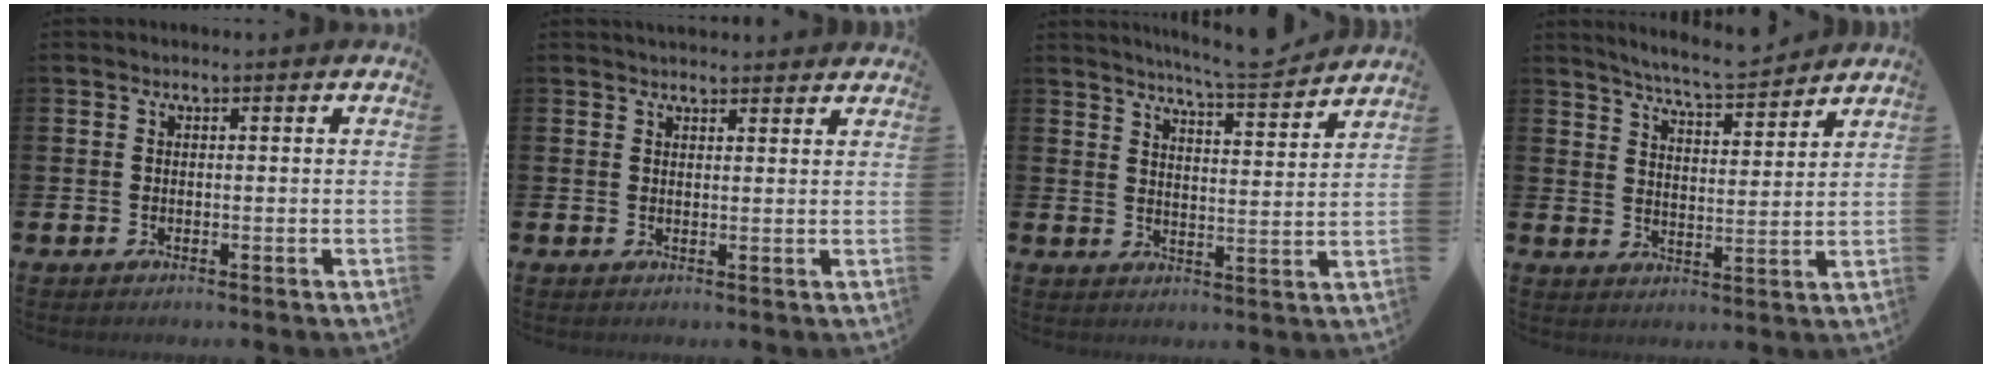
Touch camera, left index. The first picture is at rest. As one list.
[{"total": 2.4, "force": [2.4, 0.4, 0.1], "torque": [-0.006, -0.009, 0.044]}, {"total": 7.0, "force": [6.8, -0.3, 1.8], "torque": [-0.042, -0.045, 0.119]}, {"total": 6.6, "force": [6.4, -0.2, 1.5], "torque": [-0.045, -0.038, 0.112]}]